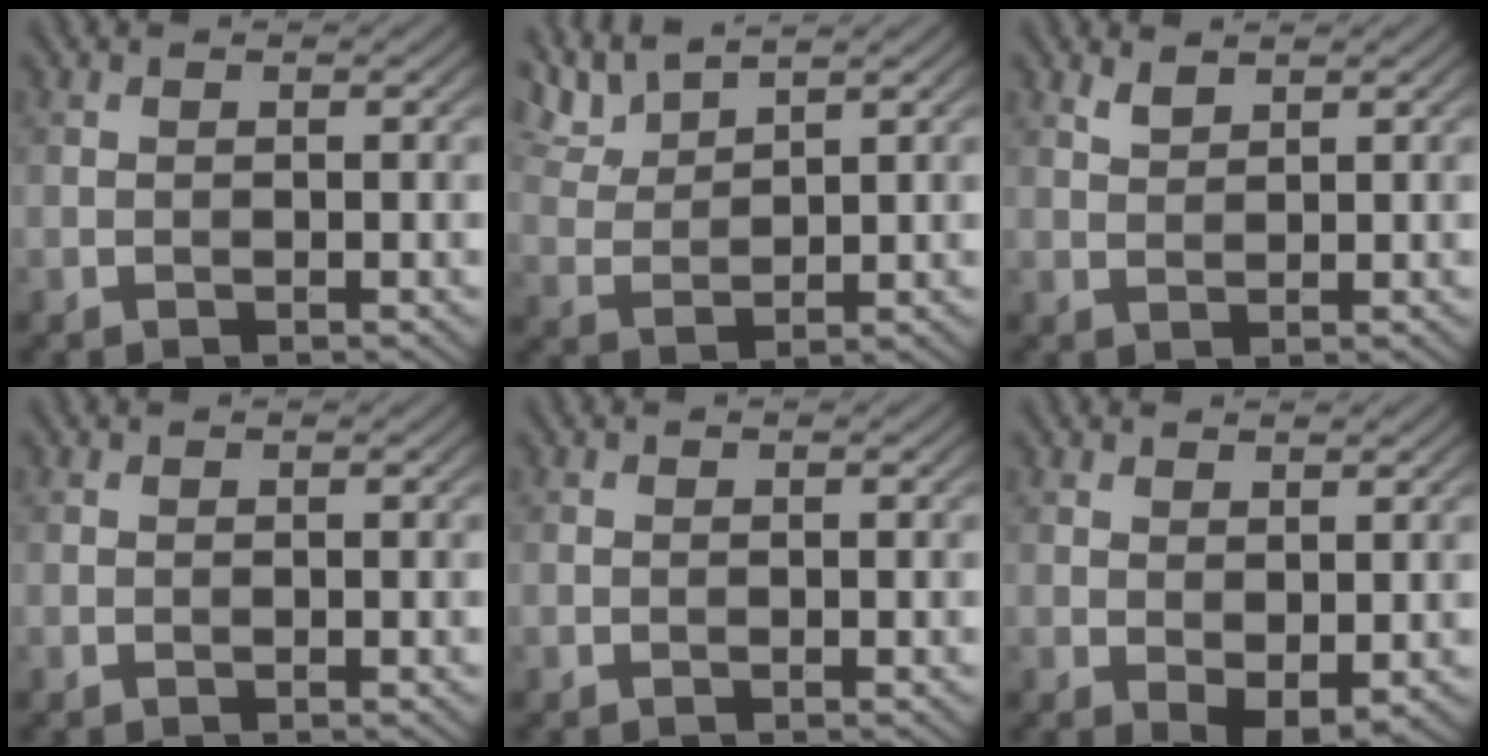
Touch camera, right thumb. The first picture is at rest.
{"total": 4.7, "force": [3.9, 0.9, 2.5], "torque": [-0.070, 0.009, 0.086]}
{"total": 1.6, "force": [1.3, 0.4, 0.7], "torque": [-0.022, 0.000, 0.029]}
{"total": 0.0}
{"total": 0.0}
{"total": 3.1, "force": [0.1, 1.6, 2.6], "torque": [-0.051, -0.007, 0.009]}